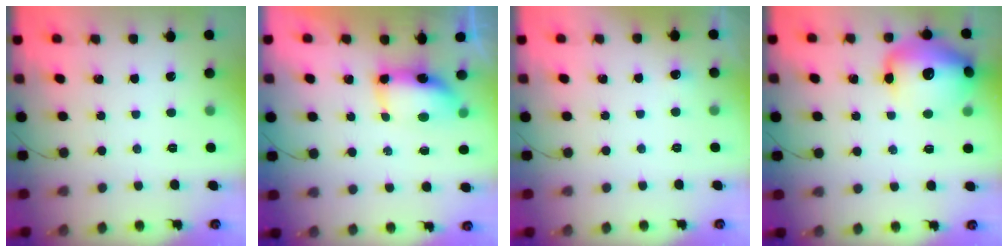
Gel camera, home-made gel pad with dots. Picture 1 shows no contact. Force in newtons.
{"total": 8.1, "press": 8.0, "slide": 0.7}
{"total": 10.2, "press": 2.6, "slide": 9.8}
{"total": 16.7, "press": 16.3, "slide": 3.3}